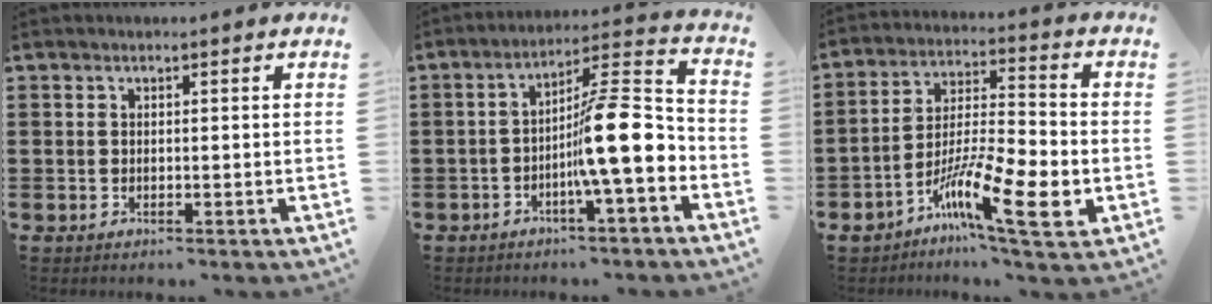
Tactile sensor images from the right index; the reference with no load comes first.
{"total": 12.0, "force": [-3.4, 2.2, 11.3], "torque": [-0.172, -0.011, -0.066]}
{"total": 12.7, "force": [-5.8, 2.7, 11.0], "torque": [-0.205, -0.001, -0.103]}